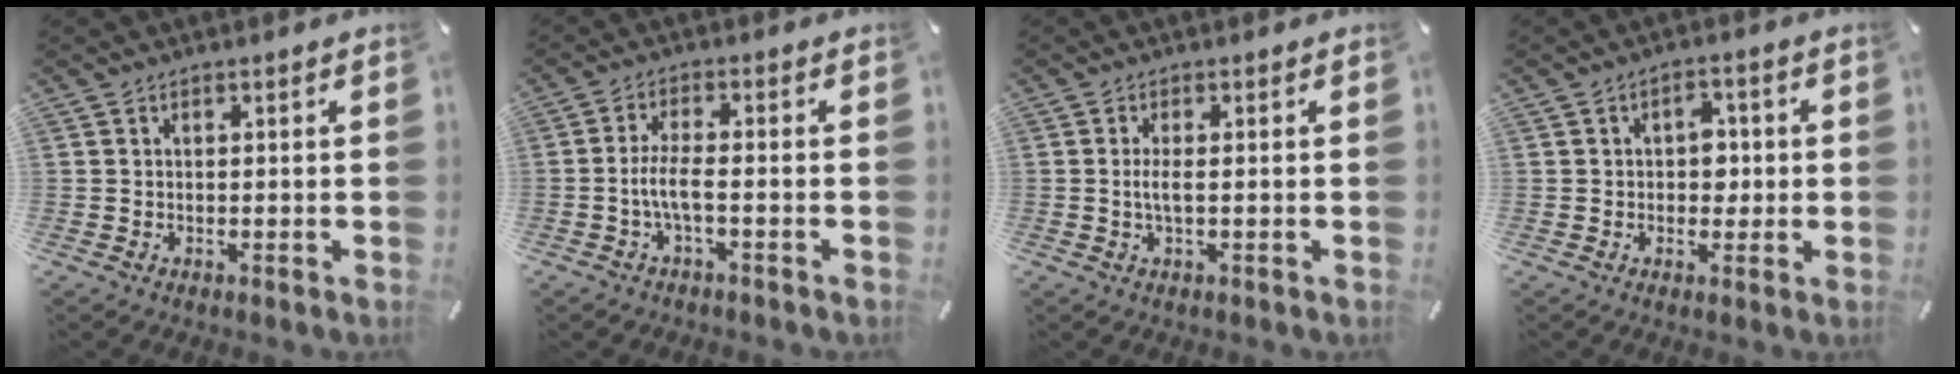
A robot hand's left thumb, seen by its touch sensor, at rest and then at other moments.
{"total": 5.7, "force": [-1.8, 1.6, 5.2], "torque": [-0.109, -0.001, -0.036]}
{"total": 3.1, "force": [-0.1, 0.6, 3.0], "torque": [-0.062, -0.006, -0.006]}
{"total": 4.9, "force": [0.1, 3.6, 3.3], "torque": [-0.034, -0.001, -0.008]}